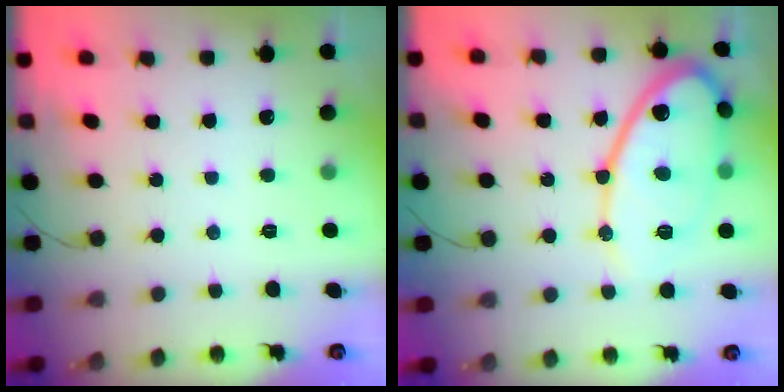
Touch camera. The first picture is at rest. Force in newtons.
{"total": 16.8, "press": 16.7, "slide": 1.2}